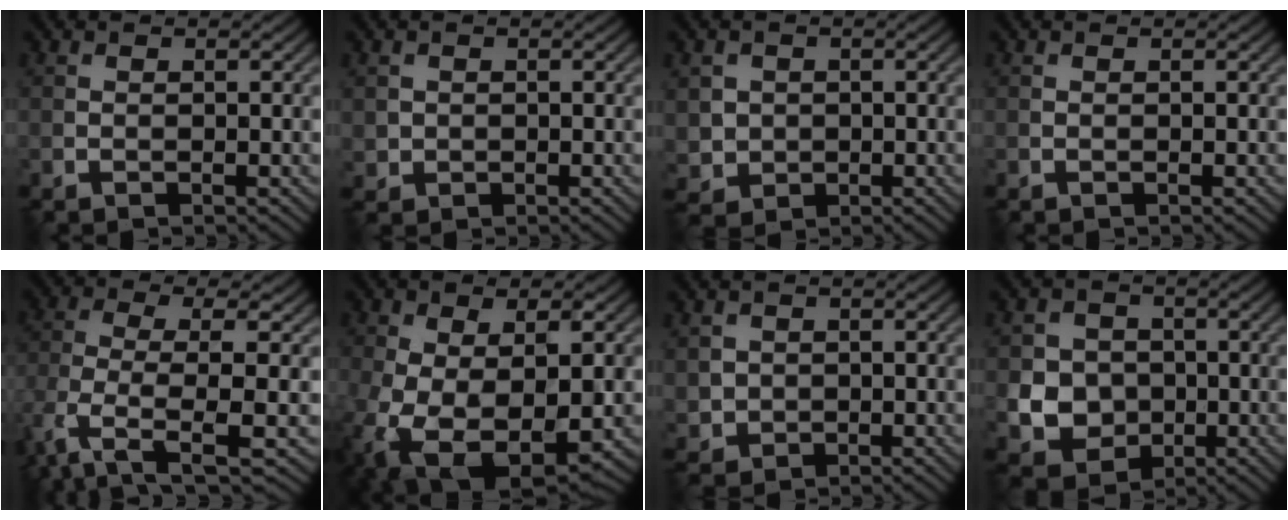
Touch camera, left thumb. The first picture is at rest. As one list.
[{"total": 1.3, "force": [0.2, 1.3, 0.2], "torque": [-0.008, -0.008, 0.005]}, {"total": 3.2, "force": [0.2, 3.1, 0.6], "torque": [-0.027, -0.010, 0.001]}, {"total": 0.0}, {"total": 7.3, "force": [-2.9, 2.1, 6.4], "torque": [-0.139, -0.004, -0.065]}, {"total": 12.7, "force": [-3.8, 7.7, 9.4], "torque": [-0.196, -0.052, -0.034]}, {"total": 2.3, "force": [0.2, 2.3, 0.4], "torque": [-0.021, -0.009, 0.004]}, {"total": 6.6, "force": [-0.9, 6.0, 2.6], "torque": [-0.063, -0.015, -0.033]}]